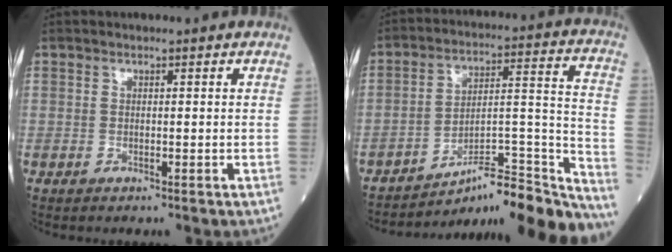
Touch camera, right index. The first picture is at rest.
{"total": 20.6, "force": [-18.8, 1.0, 8.2], "torque": [-0.068, 0.040, -0.277]}